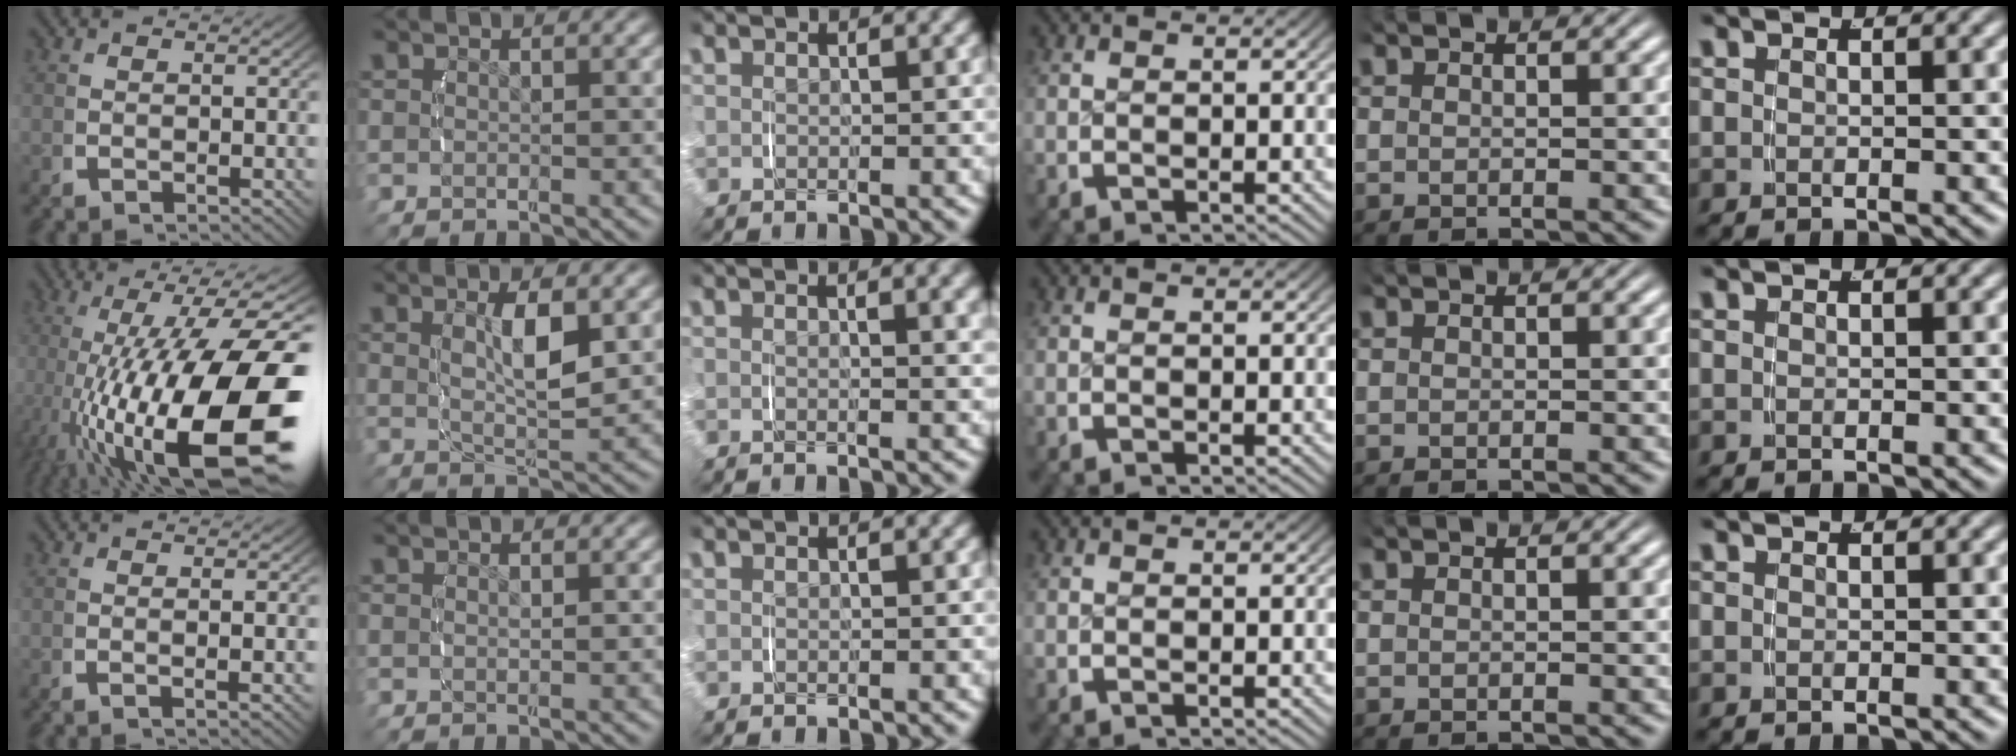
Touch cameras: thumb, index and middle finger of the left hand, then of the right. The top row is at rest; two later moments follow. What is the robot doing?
{"motion": "lift_and_place", "object": "glasses case"}